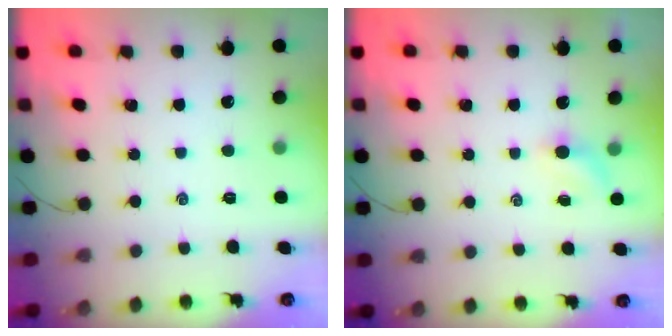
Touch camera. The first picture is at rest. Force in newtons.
{"total": 2.4, "press": 2.3, "slide": 0.7}